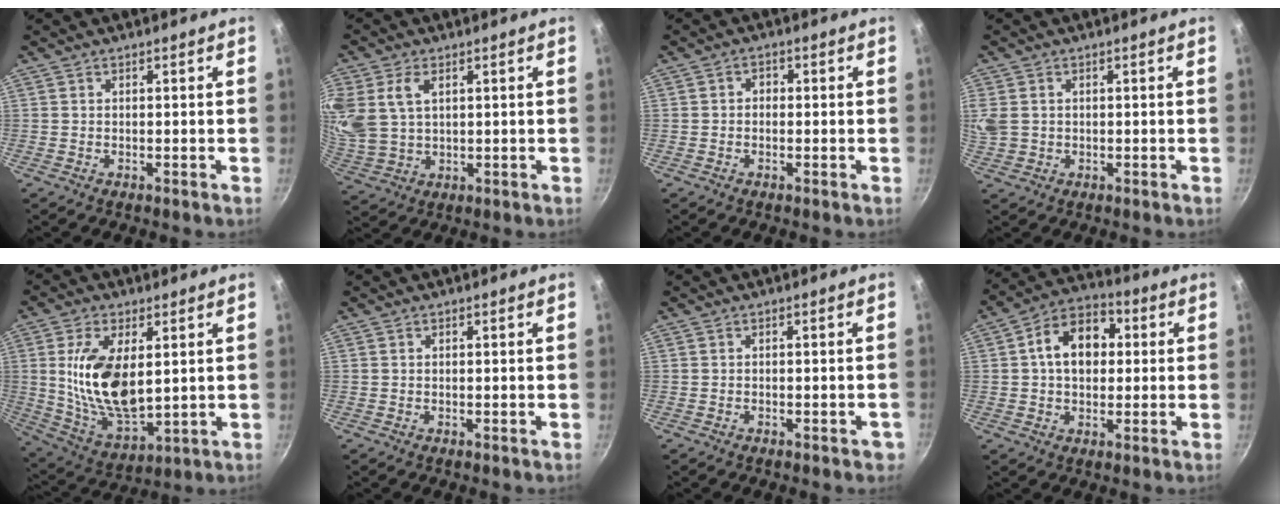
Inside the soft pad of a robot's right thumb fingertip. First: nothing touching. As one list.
[{"total": 11.4, "force": [3.8, 7.6, 7.6], "torque": [-0.165, -0.002, 0.083]}, {"total": 1.7, "force": [-0.2, 1.4, 1.0], "torque": [-0.013, 0.008, -0.007]}, {"total": 5.8, "force": [0.9, 4.7, 3.3], "torque": [-0.069, 0.002, 0.021]}, {"total": 16.1, "force": [2.7, 8.3, 13.5], "torque": [-0.245, -0.022, 0.063]}, {"total": 0.0}, {"total": 1.1, "force": [-1.0, 0.0, 0.4], "torque": [0.004, 0.011, -0.003]}, {"total": 12.0, "force": [1.7, 8.5, 8.3], "torque": [-0.091, 0.024, 0.009]}]